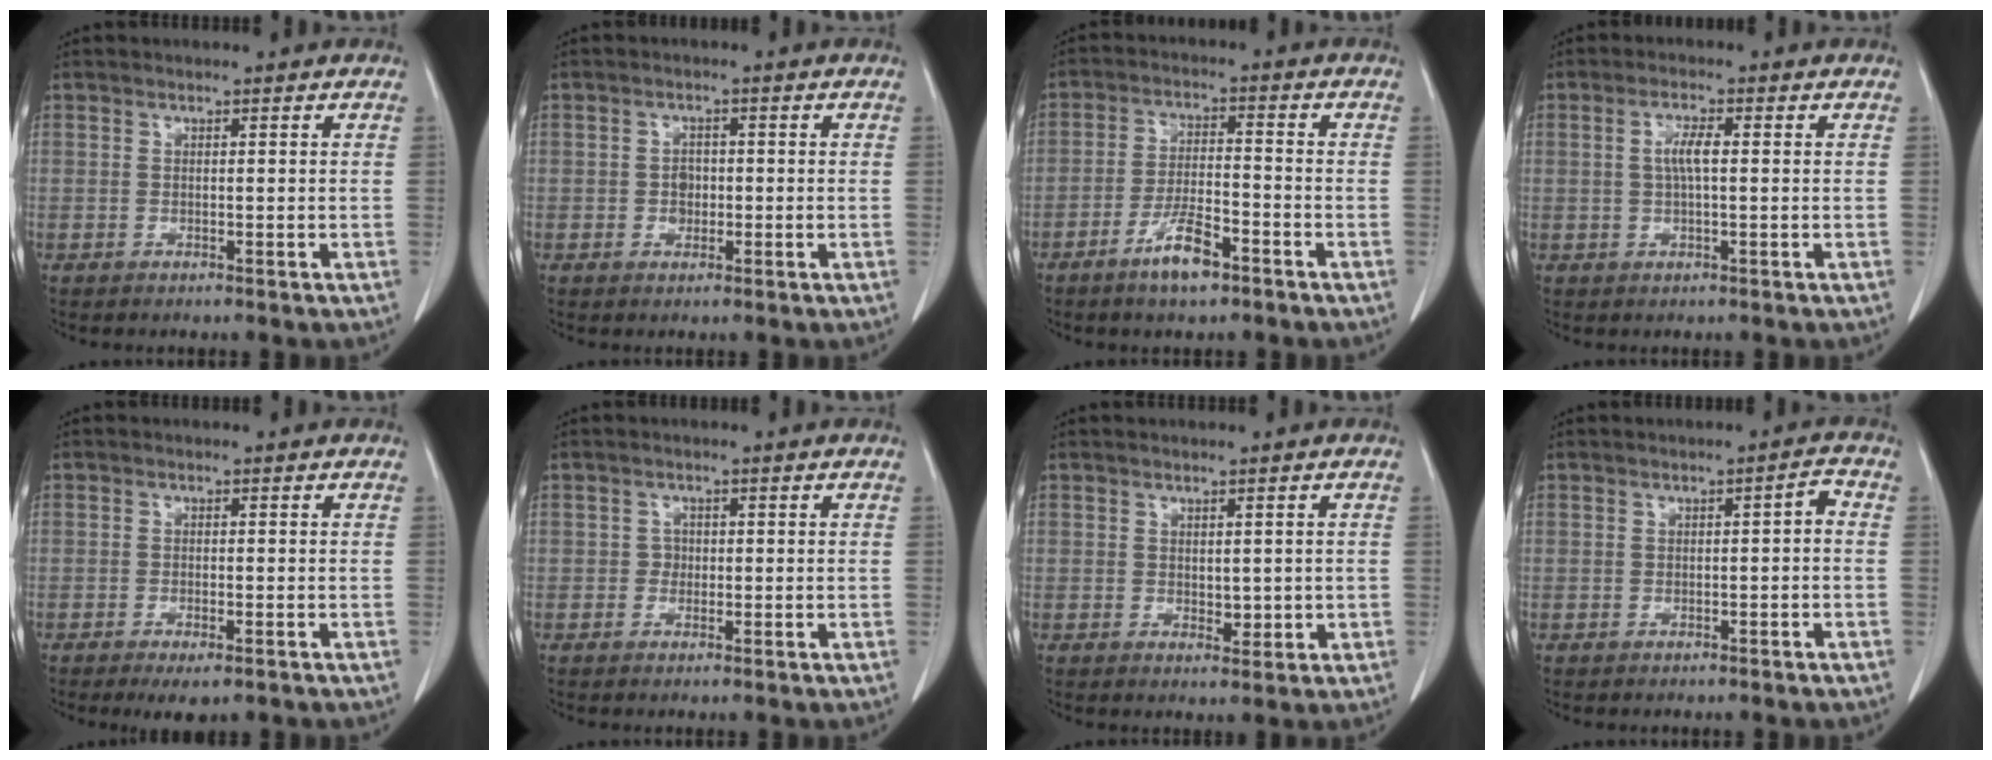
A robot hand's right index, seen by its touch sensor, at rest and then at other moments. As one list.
[{"total": 2.1, "force": [-0.3, 1.7, 1.2], "torque": [-0.016, 0.005, -0.003]}, {"total": 6.9, "force": [-4.3, 1.5, 5.1], "torque": [-0.100, -0.004, -0.077]}, {"total": 3.3, "force": [0.3, 0.6, 3.2], "torque": [-0.065, 0.005, 0.006]}, {"total": 3.6, "force": [-2.3, 1.0, 2.5], "torque": [-0.036, -0.005, -0.030]}, {"total": 1.2, "force": [-0.2, 1.1, 0.3], "torque": [0.000, 0.005, -0.004]}, {"total": 2.2, "force": [0.1, 1.3, 1.7], "torque": [-0.020, -0.005, 0.009]}, {"total": 1.8, "force": [-0.3, 0.5, 1.7], "torque": [-0.024, 0.009, -0.004]}]